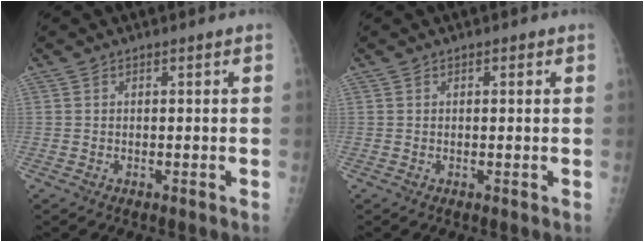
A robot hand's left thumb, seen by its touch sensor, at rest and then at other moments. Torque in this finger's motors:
{"motor_torque": [-0.16, 0.02, -0.02, 0.11, -0.02]}